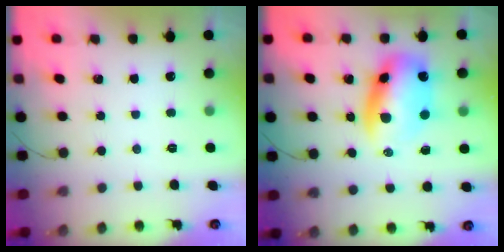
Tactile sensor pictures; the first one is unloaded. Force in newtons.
{"total": 12.6, "press": 12.1, "slide": 3.4}